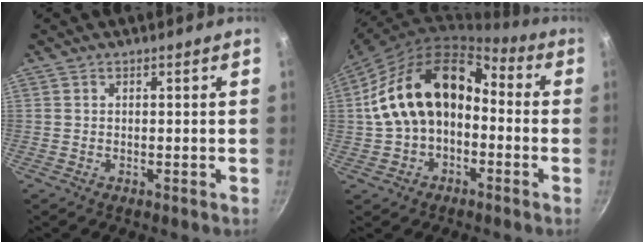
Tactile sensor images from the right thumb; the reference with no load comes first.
{"total": 17.9, "force": [-0.8, 12.4, 12.9], "torque": [-0.207, 0.069, -0.017]}